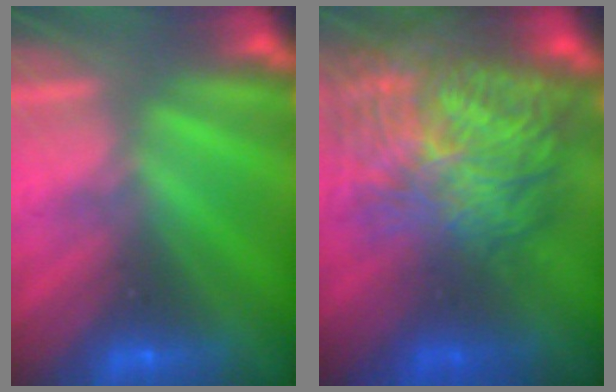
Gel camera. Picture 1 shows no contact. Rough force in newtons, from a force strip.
{"total": 11.2}